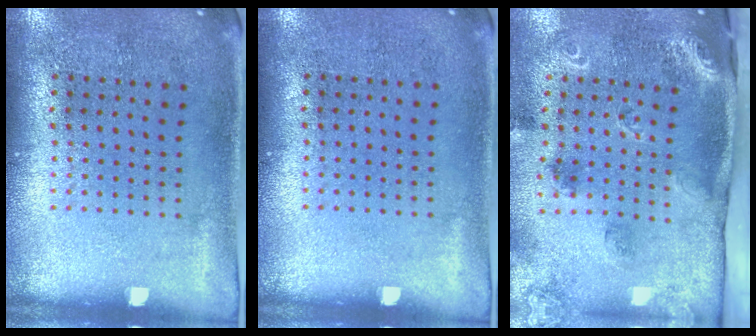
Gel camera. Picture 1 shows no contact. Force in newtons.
{"total": 0.0}
{"total": 2.1, "press": 1.8, "slide": 1.1}